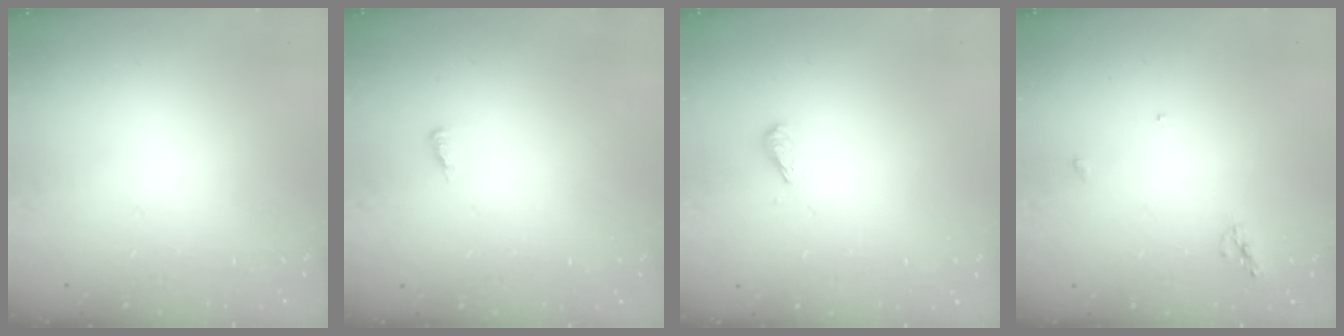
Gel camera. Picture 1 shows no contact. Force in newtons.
{"total": 3.7, "press": 3.7, "slide": 0.5}
{"total": 2.7, "press": 2.7, "slide": 0.6}
{"total": 5.4, "press": 5.4, "slide": 0.0}